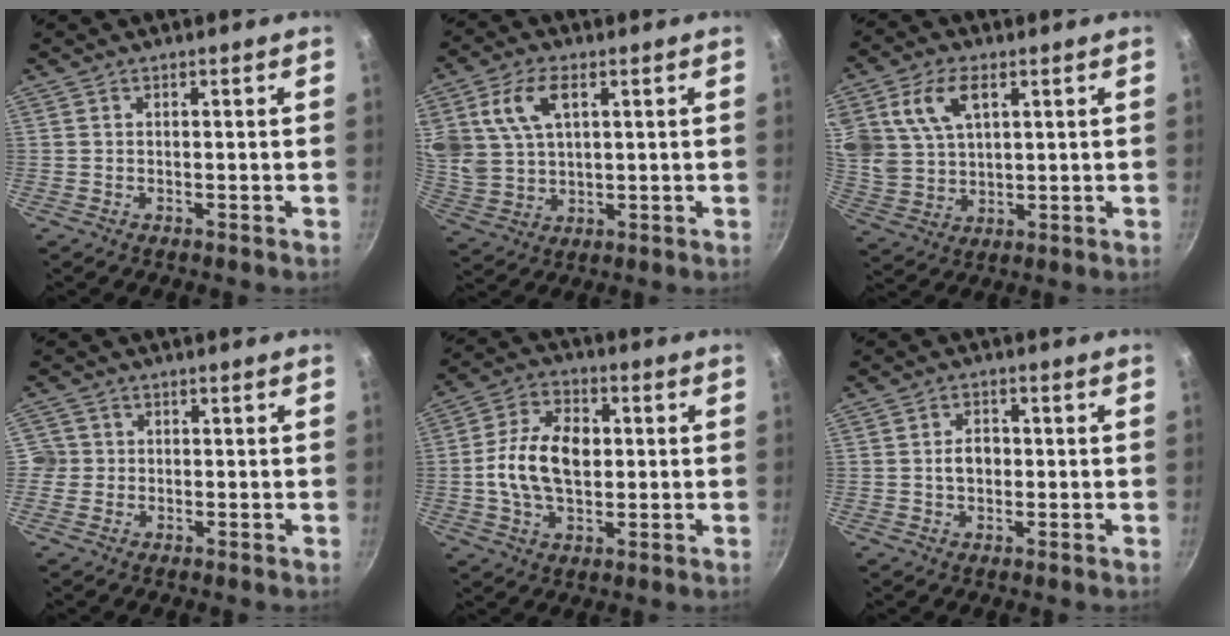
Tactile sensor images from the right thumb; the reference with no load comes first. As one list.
[{"total": 11.0, "force": [4.0, 6.6, 7.8], "torque": [-0.142, -0.009, 0.083]}, {"total": 12.0, "force": [4.8, 7.5, 8.1], "torque": [-0.144, -0.010, 0.098]}, {"total": 3.0, "force": [-0.3, 3.0, 0.4], "torque": [0.014, 0.010, -0.010]}, {"total": 12.8, "force": [0.4, 8.4, 9.7], "torque": [-0.159, 0.016, -0.003]}, {"total": 3.8, "force": [0.0, 2.8, 2.6], "torque": [-0.025, 0.009, -0.002]}]